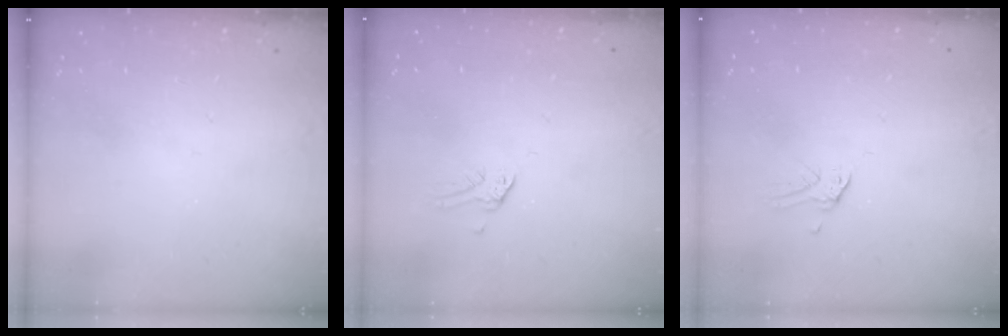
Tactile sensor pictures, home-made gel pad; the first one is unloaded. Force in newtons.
{"total": 0.0}
{"total": 0.0}